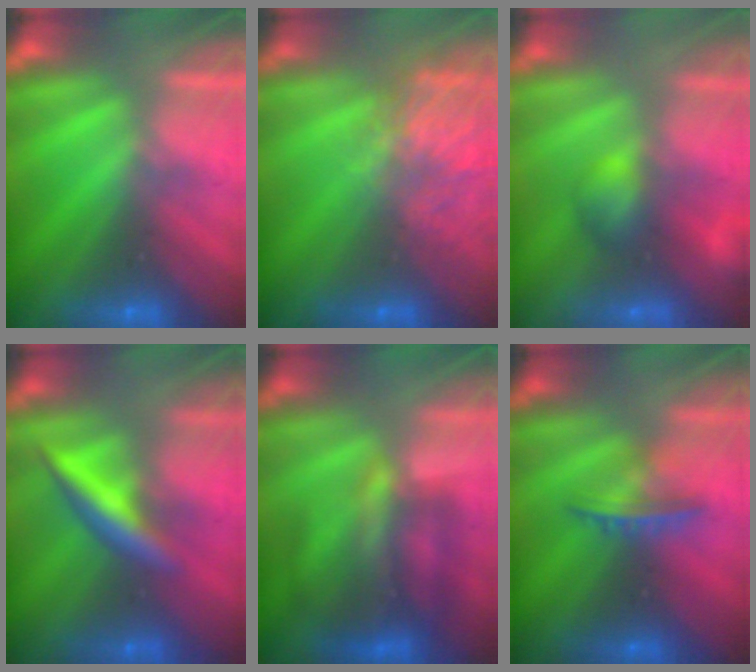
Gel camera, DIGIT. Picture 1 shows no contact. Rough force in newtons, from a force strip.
{"total": 7.8}
{"total": 3.3}
{"total": 2.8}
{"total": 4.6}
{"total": 4.6}